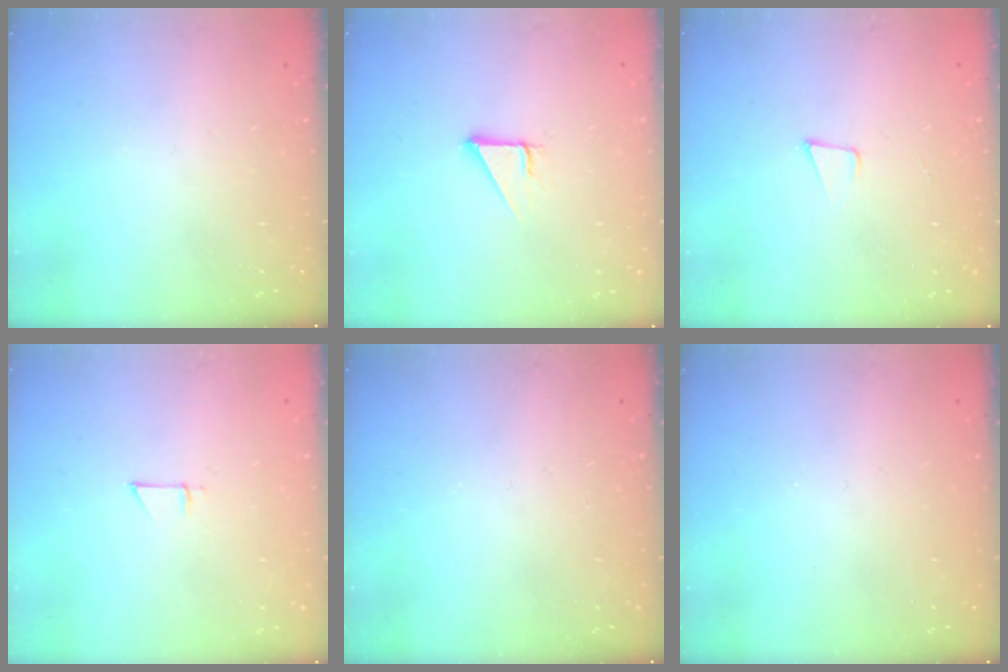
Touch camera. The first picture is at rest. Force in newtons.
{"total": 2.9, "press": 2.9, "slide": 0.1}
{"total": 5.0, "press": 4.2, "slide": 2.8}
{"total": 3.5, "press": 3.4, "slide": 0.4}
{"total": 0.0}
{"total": 0.0}